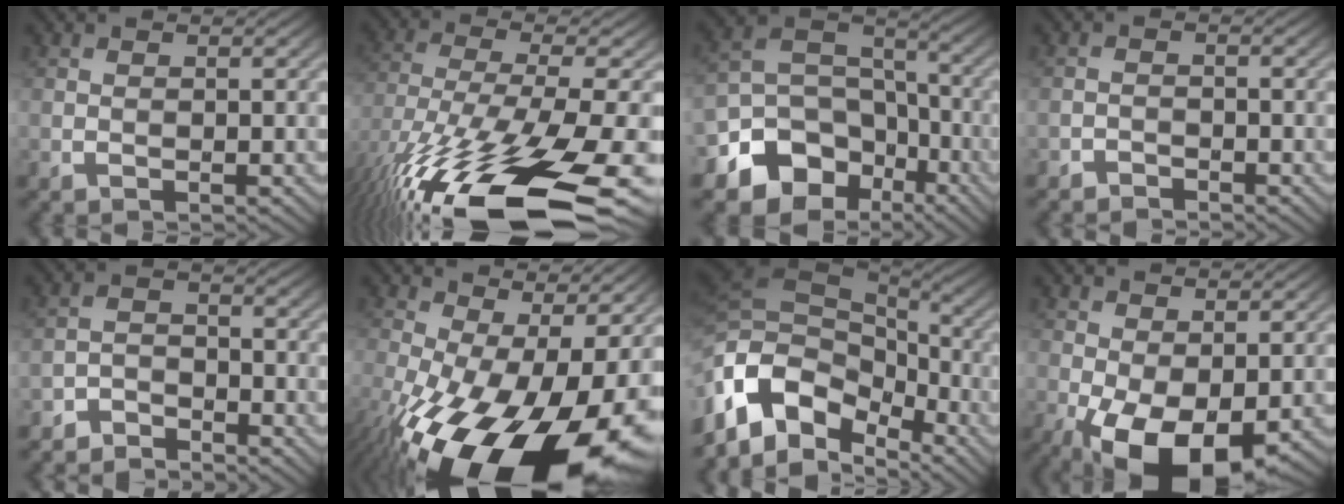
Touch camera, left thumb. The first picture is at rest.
{"total": 18.5, "force": [-11.1, 6.2, 13.5], "torque": [-0.276, -0.033, -0.180]}
{"total": 13.2, "force": [-8.1, 9.5, 4.4], "torque": [-0.119, -0.019, -0.136]}
{"total": 1.3, "force": [-1.2, 0.2, -0.3], "torque": [0.006, 0.001, -0.028]}
{"total": 3.6, "force": [-3.5, 1.1, 0.3], "torque": [-0.004, 0.004, -0.078]}
{"total": 21.0, "force": [-7.5, 10.1, 16.8], "torque": [-0.301, -0.065, -0.097]}
{"total": 14.5, "force": [-5.6, 9.8, 9.1], "torque": [-0.218, -0.013, -0.087]}
{"total": 10.7, "force": [-3.9, 5.5, 8.3], "torque": [-0.166, -0.024, -0.057]}